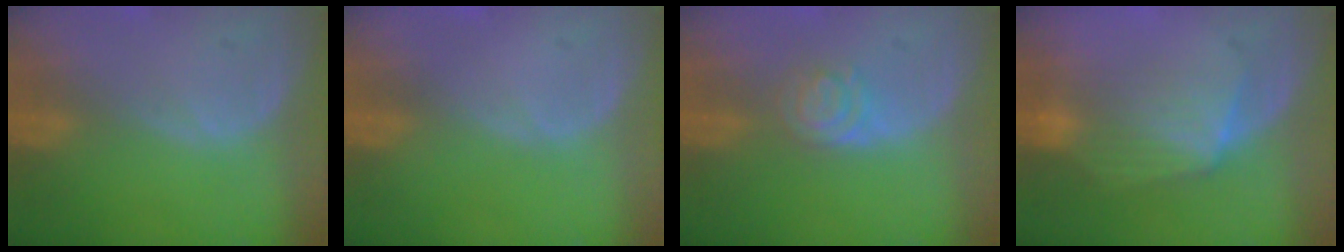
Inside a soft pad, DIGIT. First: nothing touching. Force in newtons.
{"total": 0.0}
{"total": 3.9, "press": 3.5, "slide": 1.7}
{"total": 7.0, "press": 6.5, "slide": 2.6}